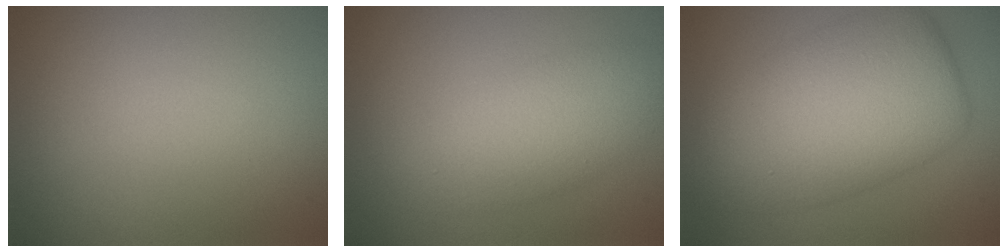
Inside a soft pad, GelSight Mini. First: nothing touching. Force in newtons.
{"total": 4.4, "press": 4.4, "slide": 0.1}
{"total": 10.6, "press": 10.6, "slide": 0.3}